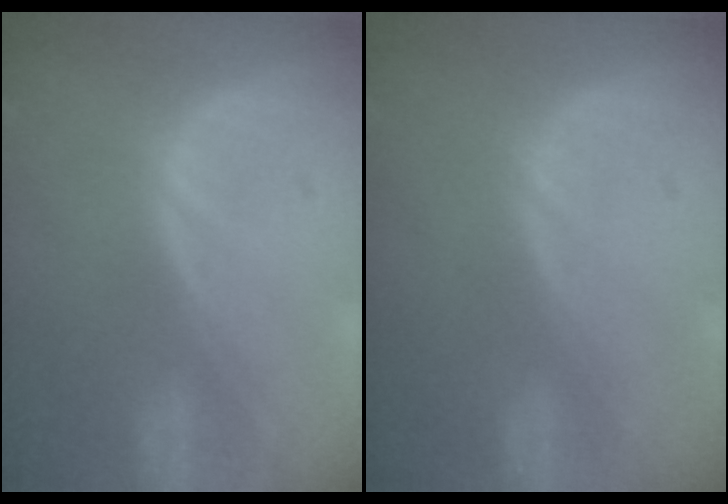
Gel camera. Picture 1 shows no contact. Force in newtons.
{"total": 0.0}